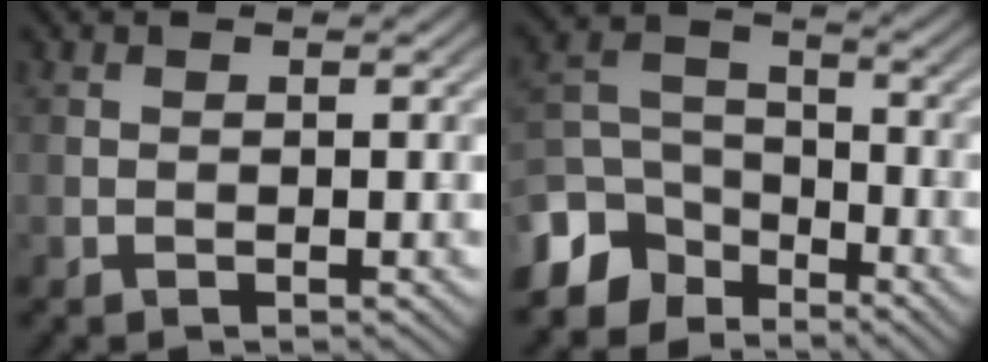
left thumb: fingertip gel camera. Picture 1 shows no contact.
{"total": 8.8, "force": [-6.2, 5.2, 3.4], "torque": [-0.082, -0.008, -0.143]}